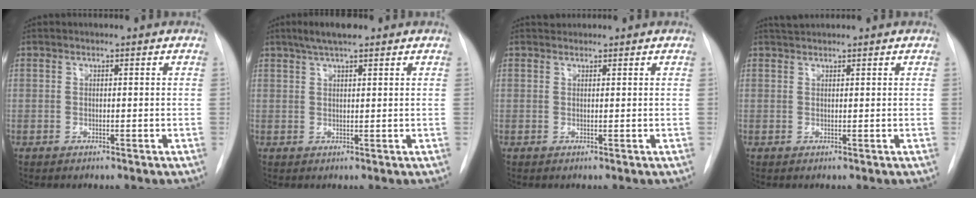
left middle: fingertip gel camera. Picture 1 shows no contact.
{"total": 4.7, "force": [3.4, 0.9, 3.2], "torque": [-0.063, 0.013, 0.058]}
{"total": 1.0, "force": [0.9, 0.3, -0.1], "torque": [-0.006, 0.011, 0.017]}
{"total": 1.5, "force": [1.5, 0.0, 0.3], "torque": [-0.010, 0.012, 0.032]}